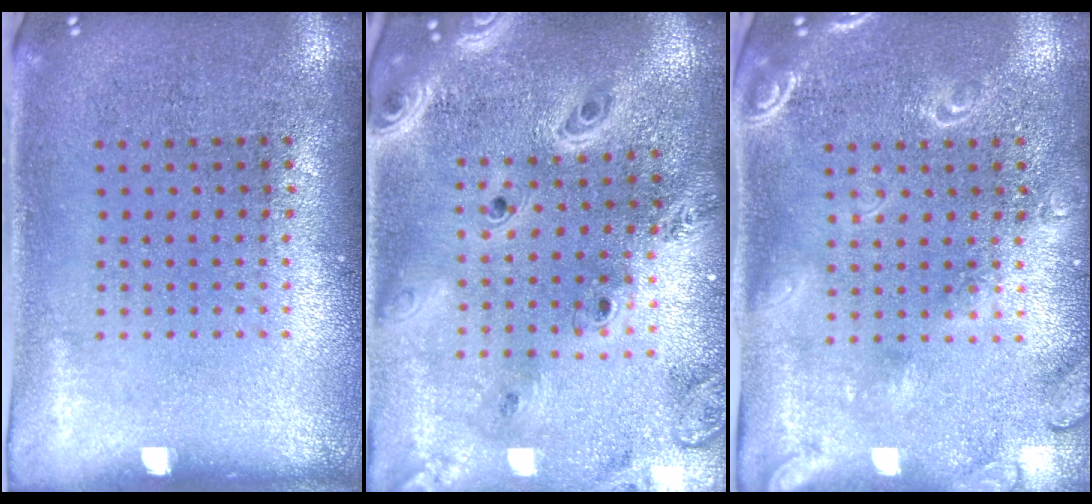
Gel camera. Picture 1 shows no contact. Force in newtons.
{"total": 3.5, "press": 2.8, "slide": 2.1}
{"total": 2.1, "press": 1.9, "slide": 0.7}